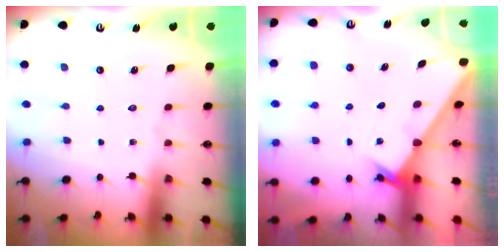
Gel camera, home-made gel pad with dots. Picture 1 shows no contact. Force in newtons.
{"total": 1.4, "press": 1.4, "slide": 0.1}